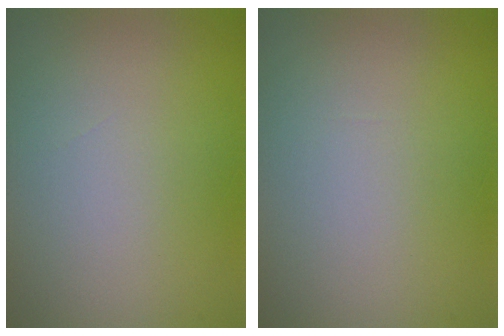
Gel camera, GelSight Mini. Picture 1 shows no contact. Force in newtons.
{"total": 0.0}